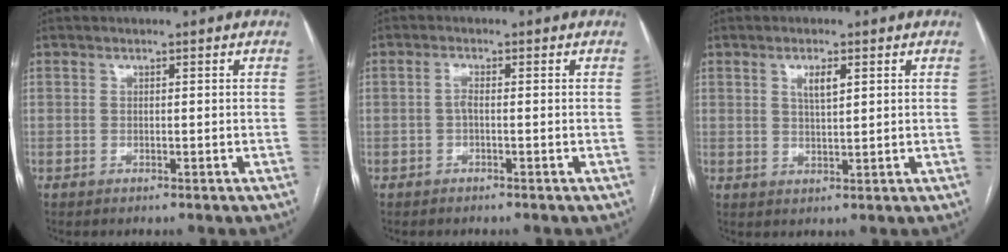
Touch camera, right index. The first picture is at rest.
{"total": 1.4, "force": [-0.4, 0.5, 1.3], "torque": [-0.027, 0.004, -0.010]}
{"total": 3.2, "force": [1.3, 0.9, 2.8], "torque": [-0.050, 0.000, 0.023]}